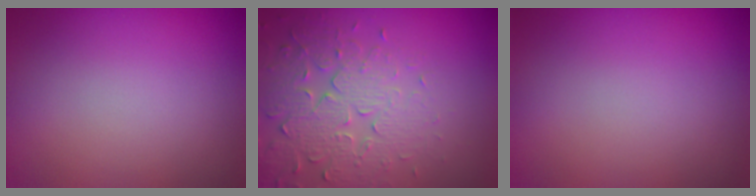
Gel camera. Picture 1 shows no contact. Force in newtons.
{"total": 4.5, "press": 4.5, "slide": 0.4}
{"total": 0.0}